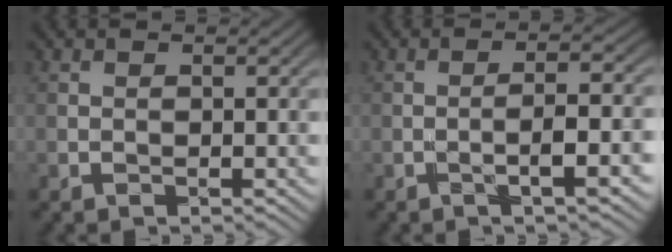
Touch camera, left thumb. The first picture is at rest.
{"total": 2.9, "force": [-1.2, -0.2, 2.6], "torque": [-0.044, 0.012, -0.026]}